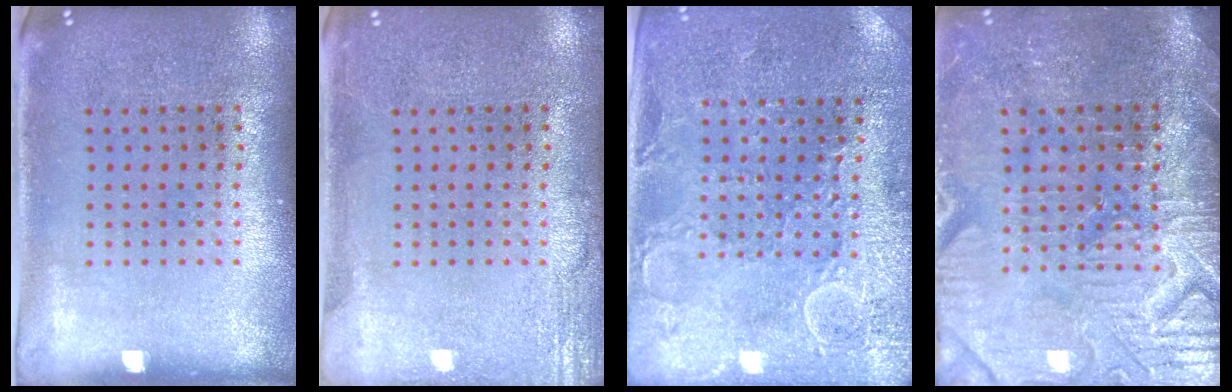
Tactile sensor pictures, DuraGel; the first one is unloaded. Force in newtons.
{"total": 2.4, "press": 2.4, "slide": 0.3}
{"total": 2.8, "press": 2.8, "slide": 0.5}
{"total": 4.1, "press": 3.9, "slide": 1.4}